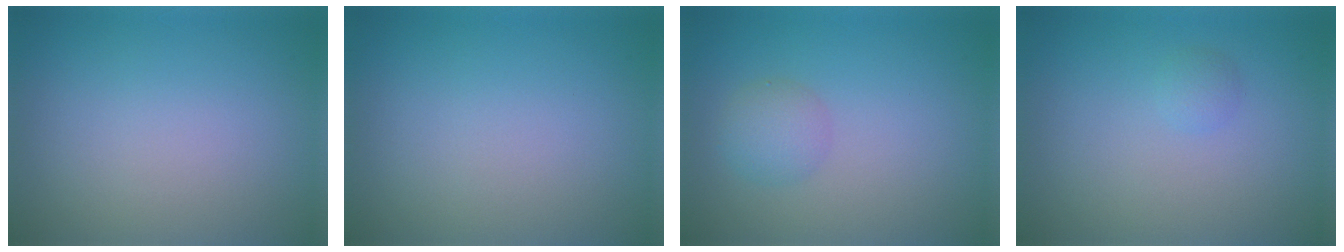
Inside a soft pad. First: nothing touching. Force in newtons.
{"total": 0.0}
{"total": 2.0, "press": 2.0, "slide": 0.1}
{"total": 0.9, "press": 0.8, "slide": 0.0}